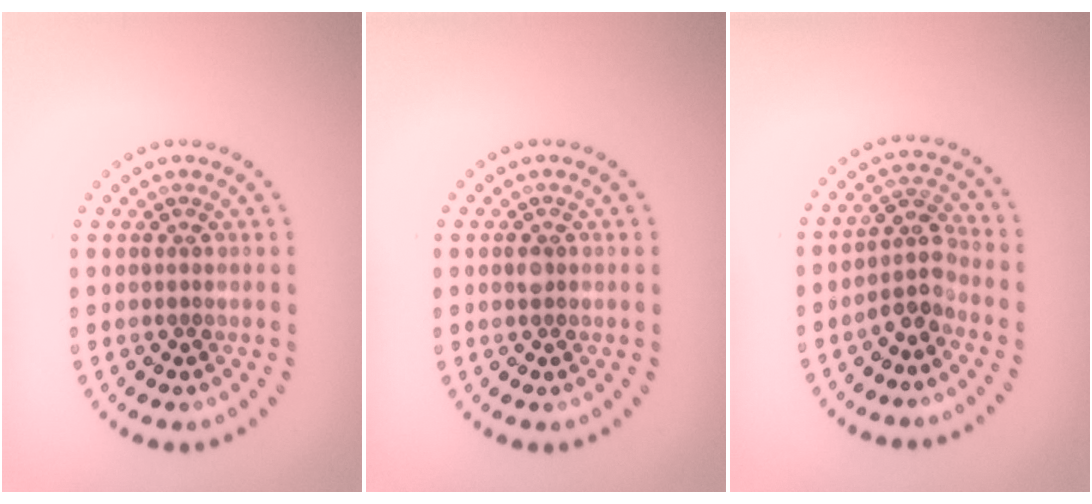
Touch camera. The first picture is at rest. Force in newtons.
{"total": 0.9, "press": 0.9, "slide": 0.0}
{"total": 2.7, "press": 2.1, "slide": 1.7}